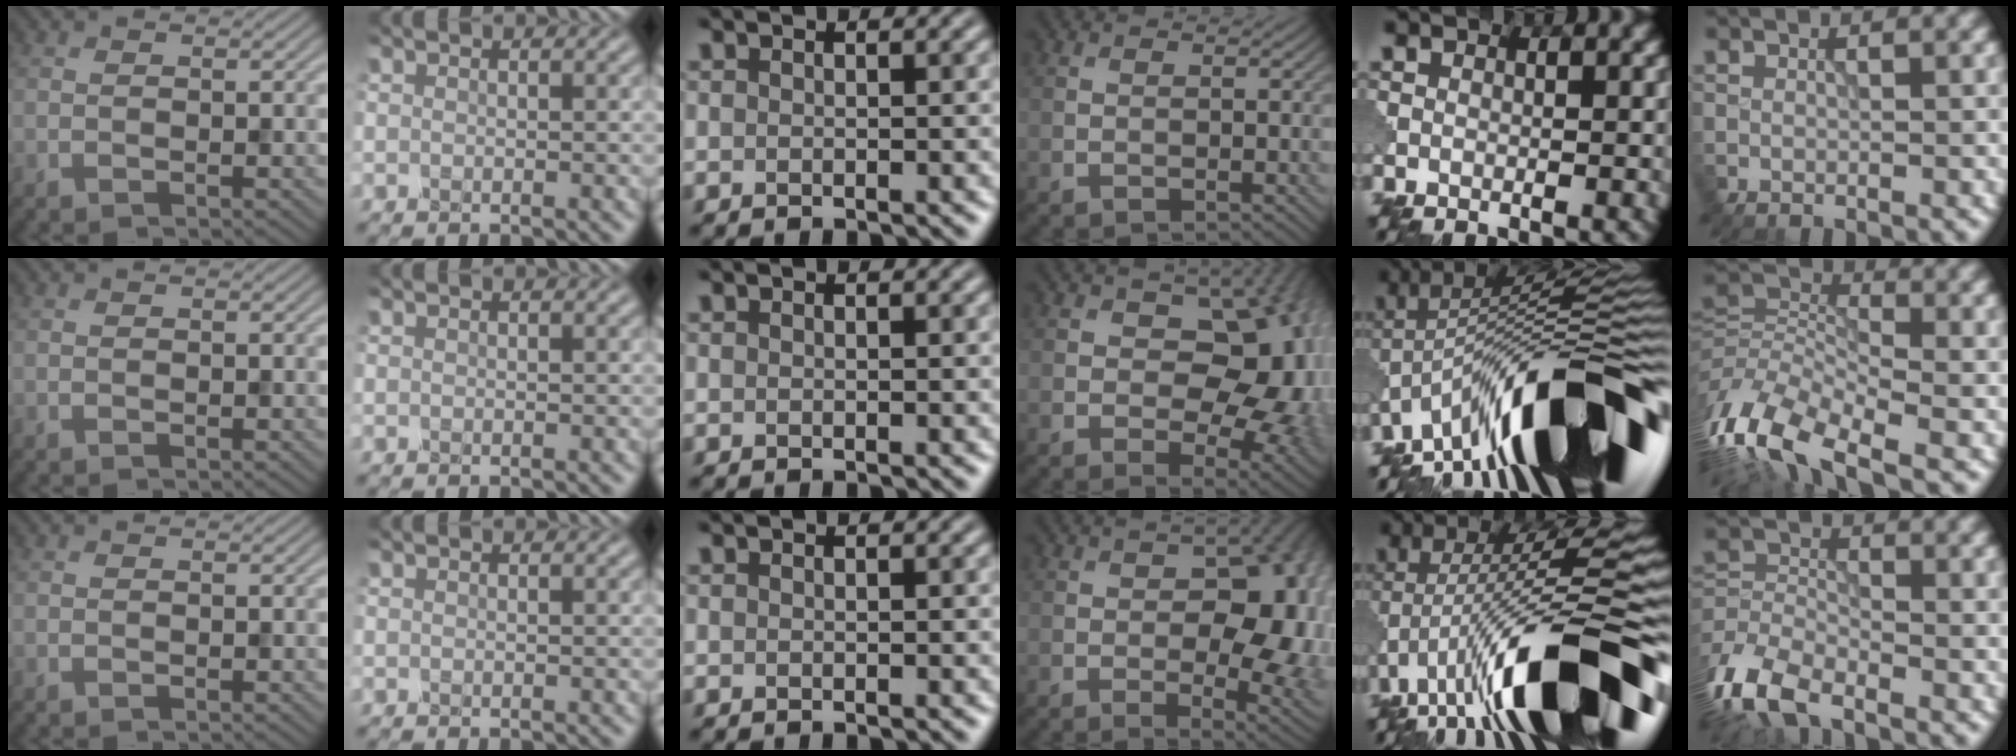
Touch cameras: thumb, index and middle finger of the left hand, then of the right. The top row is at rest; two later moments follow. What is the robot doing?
{"motion": "shake", "object": "salt shaker"}